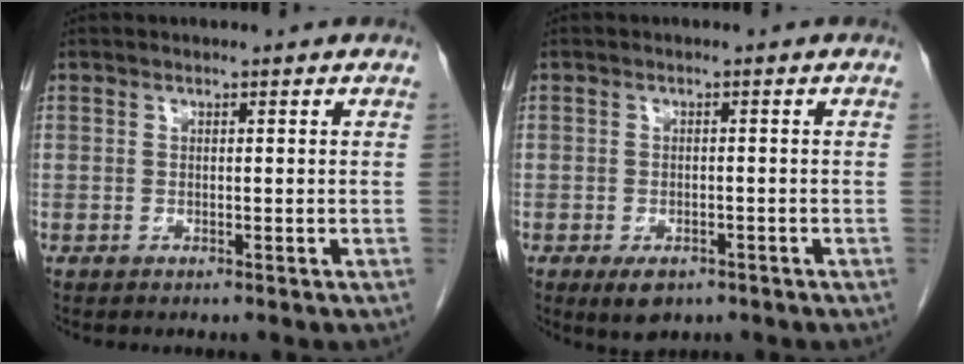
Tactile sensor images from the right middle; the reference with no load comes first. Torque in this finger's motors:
{"motor_torque": [0.76, -0.54, 0.04, 0.05]}